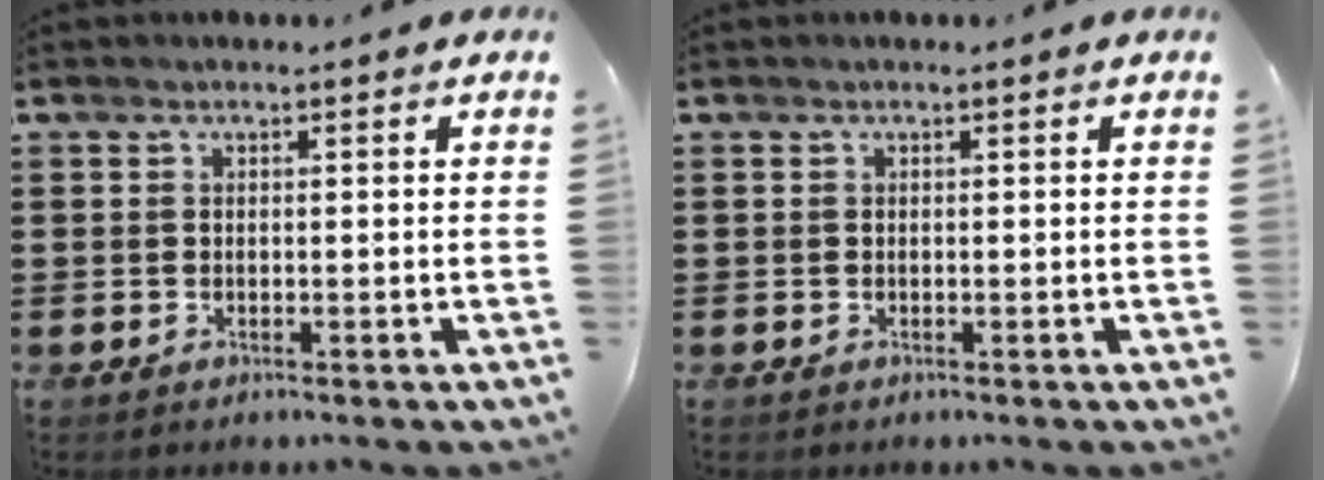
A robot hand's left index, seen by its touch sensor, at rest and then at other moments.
{"total": 0.0}